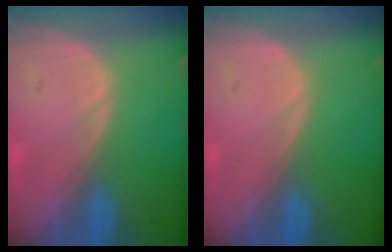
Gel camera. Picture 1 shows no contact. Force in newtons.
{"total": 0.0}